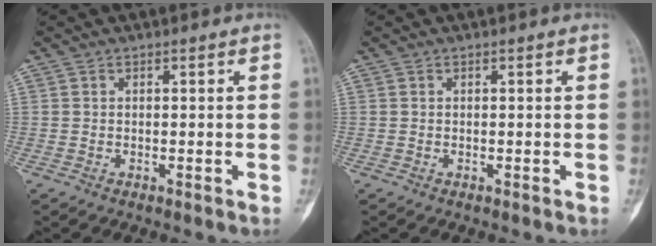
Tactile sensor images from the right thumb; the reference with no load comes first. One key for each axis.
{"total": 0.0}